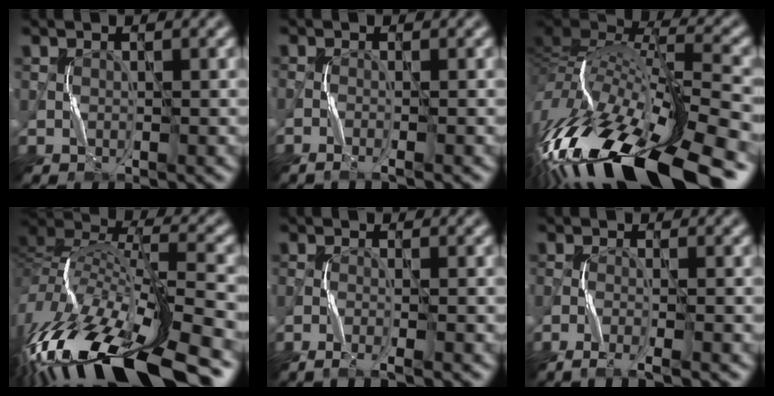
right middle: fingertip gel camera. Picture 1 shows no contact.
{"total": 1.5, "force": [-1.0, 0.1, 1.1], "torque": [-0.021, -0.003, -0.025]}
{"total": 17.8, "force": [-8.1, 6.0, 14.7], "torque": [-0.277, -0.007, -0.135]}
{"total": 16.5, "force": [-8.4, 5.7, 13.1], "torque": [-0.263, 0.002, -0.146]}
{"total": 2.4, "force": [-1.7, 0.3, 1.7], "torque": [-0.031, -0.003, -0.042]}
{"total": 2.9, "force": [-2.1, 0.4, 2.0], "torque": [-0.035, -0.002, -0.050]}